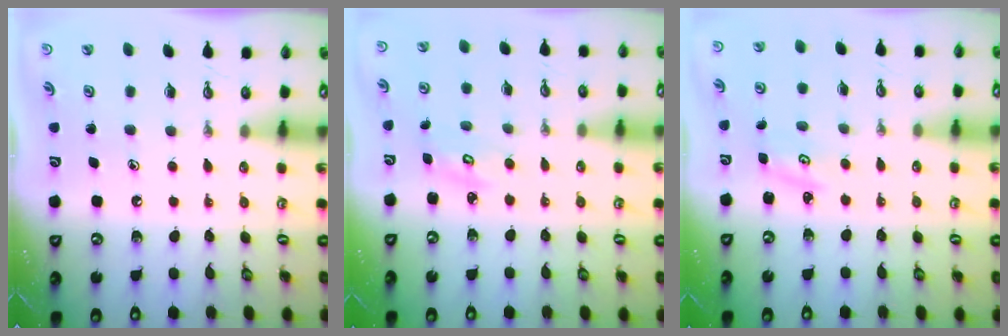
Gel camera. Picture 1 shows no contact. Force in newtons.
{"total": 2.9, "press": 2.9, "slide": 0.3}
{"total": 2.3, "press": 2.2, "slide": 0.4}